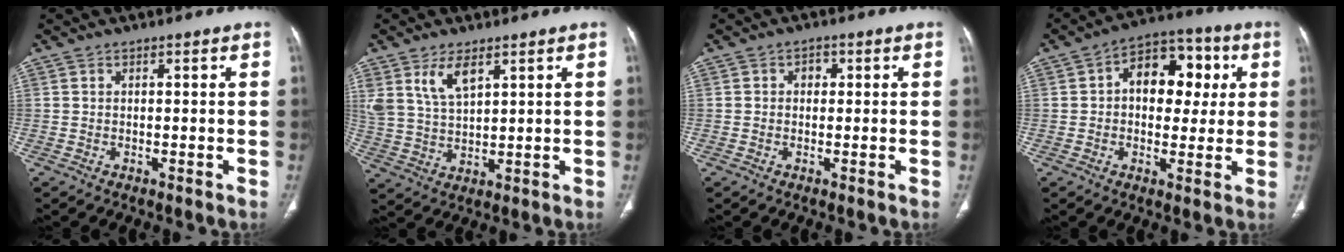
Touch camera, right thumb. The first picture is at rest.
{"total": 7.1, "force": [4.1, 3.2, 4.9], "torque": [-0.090, -0.021, 0.088]}
{"total": 1.8, "force": [0.2, 1.5, 1.0], "torque": [-0.004, 0.005, -0.001]}
{"total": 12.9, "force": [2.3, 8.7, 9.2], "torque": [-0.081, 0.019, 0.025]}